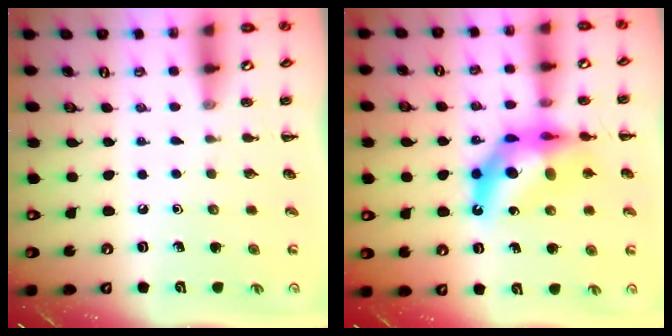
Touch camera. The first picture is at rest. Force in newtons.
{"total": 14.2, "press": 13.6, "slide": 3.9}